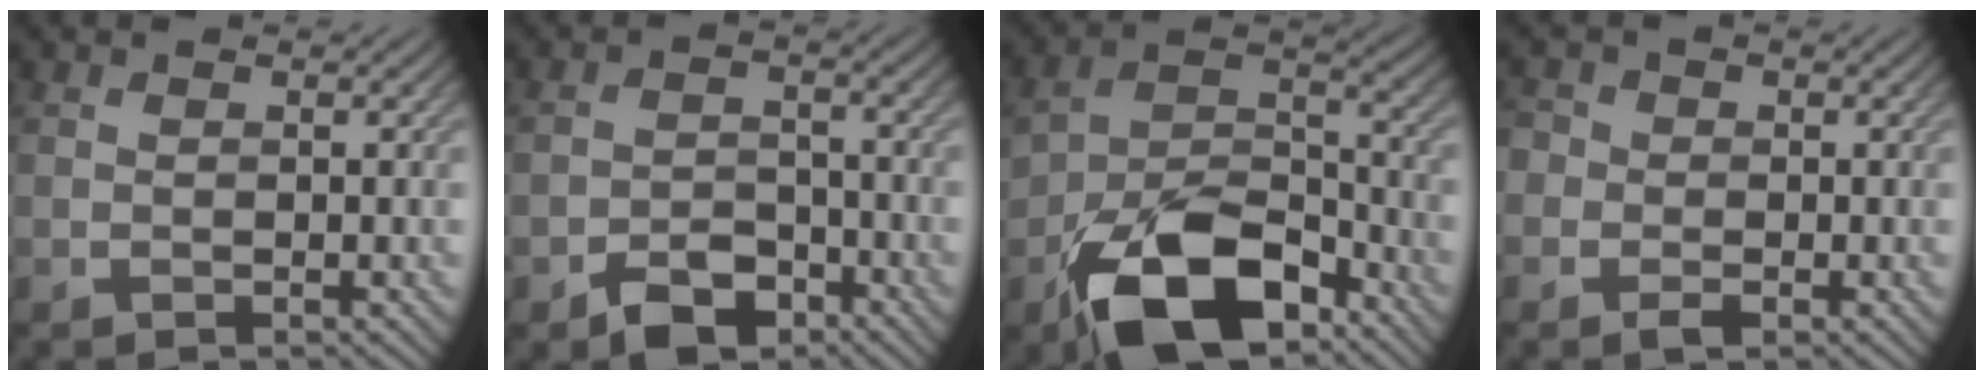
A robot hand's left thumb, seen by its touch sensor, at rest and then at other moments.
{"total": 4.9, "force": [-3.5, 2.7, 2.2], "torque": [-0.037, -0.002, -0.069]}
{"total": 13.5, "force": [-8.1, 7.0, 8.3], "torque": [-0.156, -0.011, -0.151]}
{"total": 2.9, "force": [-1.0, 2.4, 1.2], "torque": [-0.011, -0.001, -0.030]}